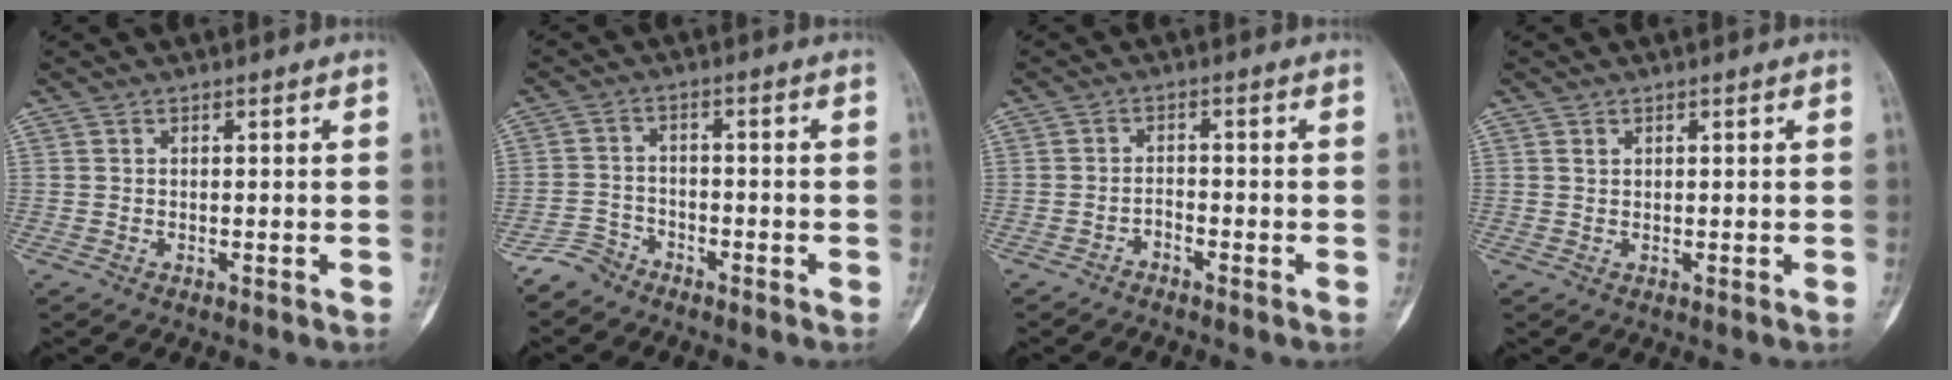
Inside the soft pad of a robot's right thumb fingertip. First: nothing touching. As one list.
[{"total": 3.9, "force": [-3.5, 1.7, 0.0], "torque": [0.005, 0.014, -0.075]}, {"total": 1.7, "force": [-1.5, 0.6, 0.5], "torque": [-0.010, 0.014, -0.029]}, {"total": 0.7, "force": [0.4, 0.5, 0.3], "torque": [-0.002, -0.002, 0.007]}]